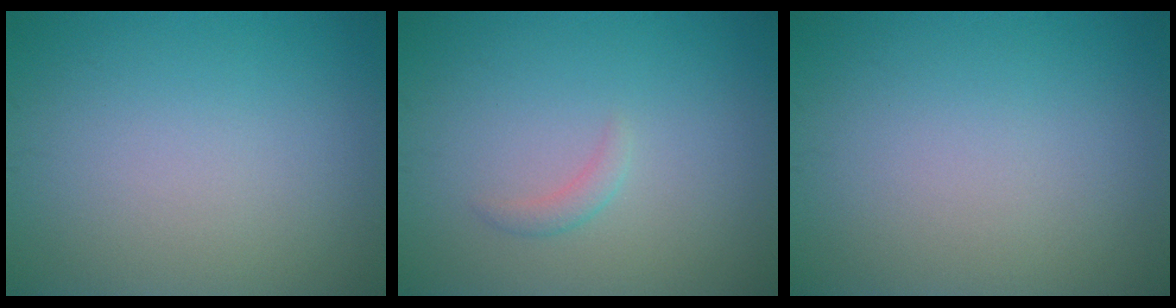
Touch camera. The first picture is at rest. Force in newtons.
{"total": 1.0, "press": 1.0, "slide": 0.0}
{"total": 0.0}